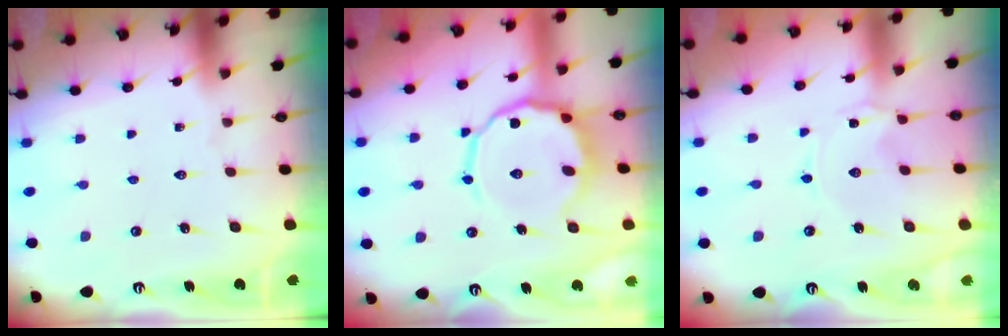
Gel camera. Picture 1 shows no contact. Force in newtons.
{"total": 10.9, "press": 10.7, "slide": 2.3}
{"total": 0.0}